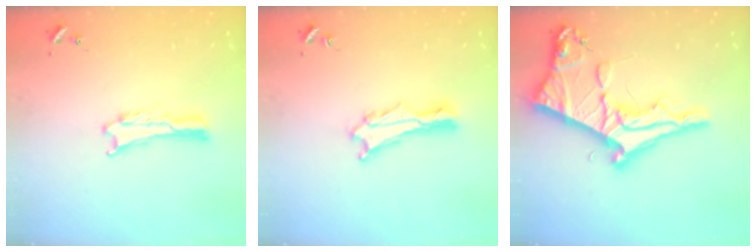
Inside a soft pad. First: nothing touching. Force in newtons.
{"total": 1.9, "press": 1.9, "slide": 0.2}
{"total": 9.8, "press": 9.8, "slide": 1.1}